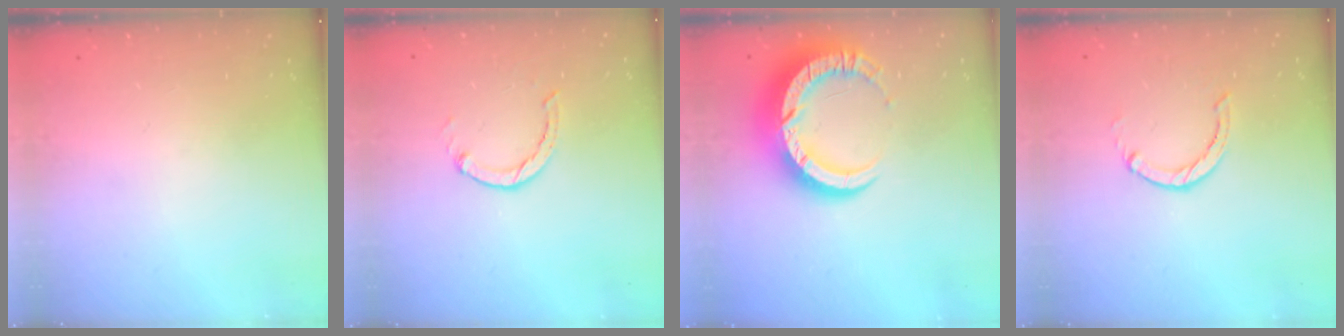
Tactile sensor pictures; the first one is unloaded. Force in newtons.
{"total": 0.0}
{"total": 13.7, "press": 13.6, "slide": 1.2}
{"total": 0.0}